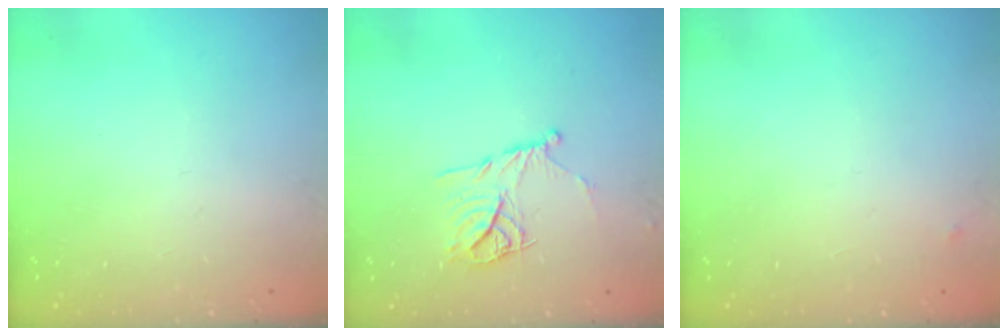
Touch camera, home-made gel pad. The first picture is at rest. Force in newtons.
{"total": 11.8, "press": 11.8, "slide": 0.9}
{"total": 2.5, "press": 2.4, "slide": 0.4}